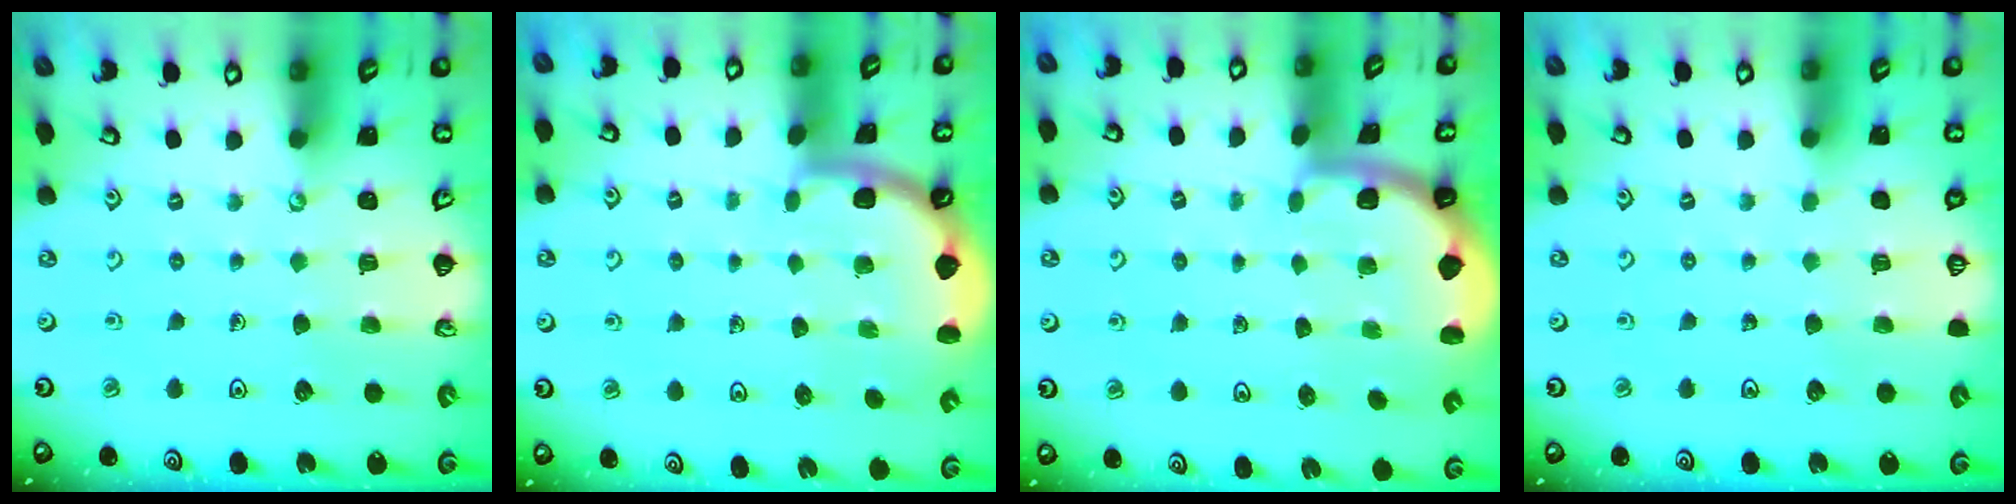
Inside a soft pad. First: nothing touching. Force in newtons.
{"total": 1.7, "press": 1.6, "slide": 0.1}
{"total": 1.4, "press": 1.4, "slide": 0.1}
{"total": 0.0}